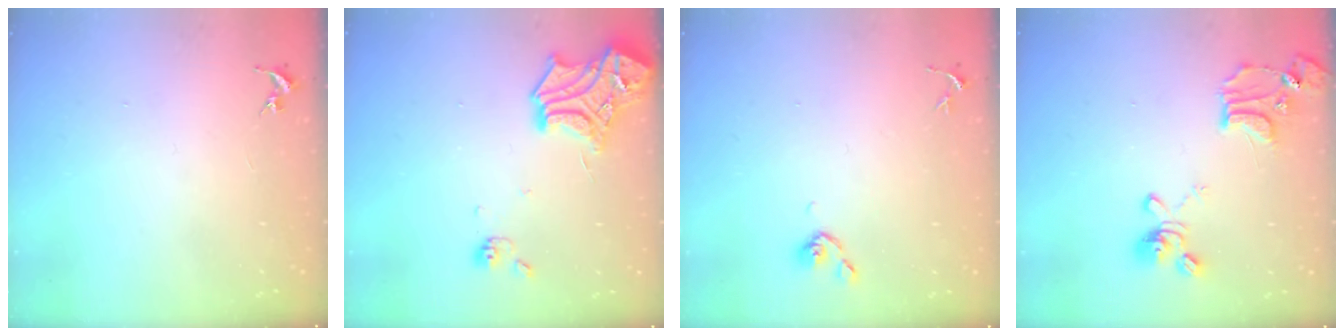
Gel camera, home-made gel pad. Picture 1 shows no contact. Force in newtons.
{"total": 16.2, "press": 16.2, "slide": 1.5}
{"total": 5.3, "press": 5.2, "slide": 0.8}
{"total": 15.3, "press": 15.3, "slide": 1.1}